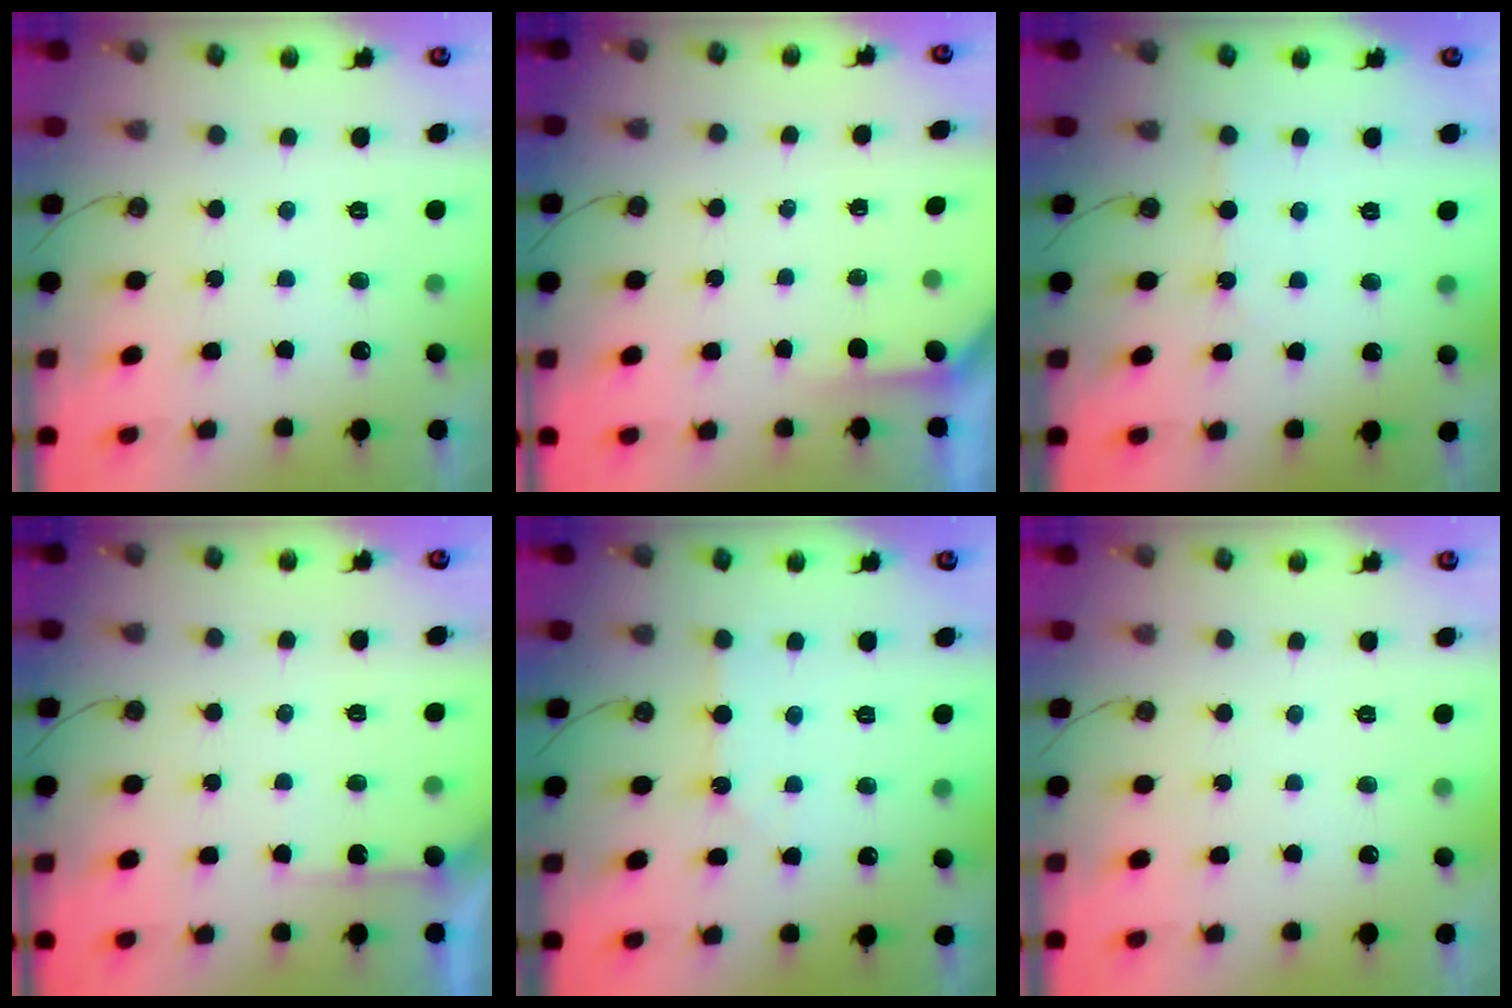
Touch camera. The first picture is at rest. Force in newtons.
{"total": 1.9, "press": 1.9, "slide": 0.2}
{"total": 2.6, "press": 2.6, "slide": 0.4}
{"total": 4.3, "press": 4.3, "slide": 0.5}
{"total": 2.1, "press": 2.1, "slide": 0.3}
{"total": 0.0}